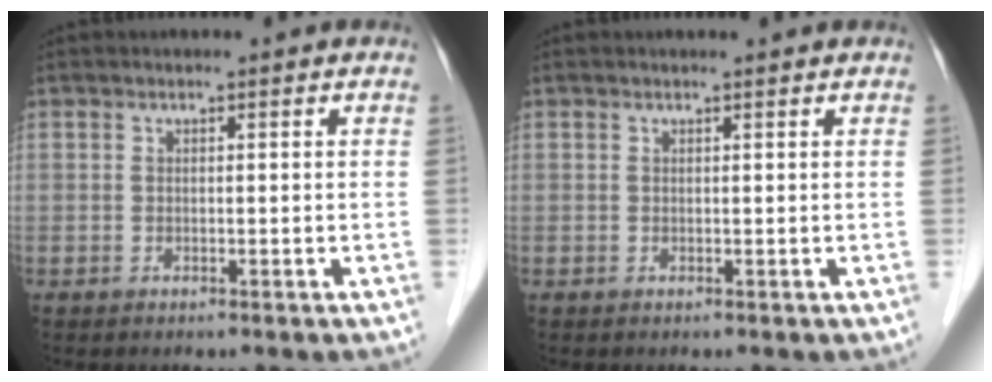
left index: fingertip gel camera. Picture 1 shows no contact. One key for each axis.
{"total": 1.0, "fx": 0.9, "fy": 0.0, "fz": 0.2, "tx": -0.009, "ty": 0.004, "tz": 0.013}